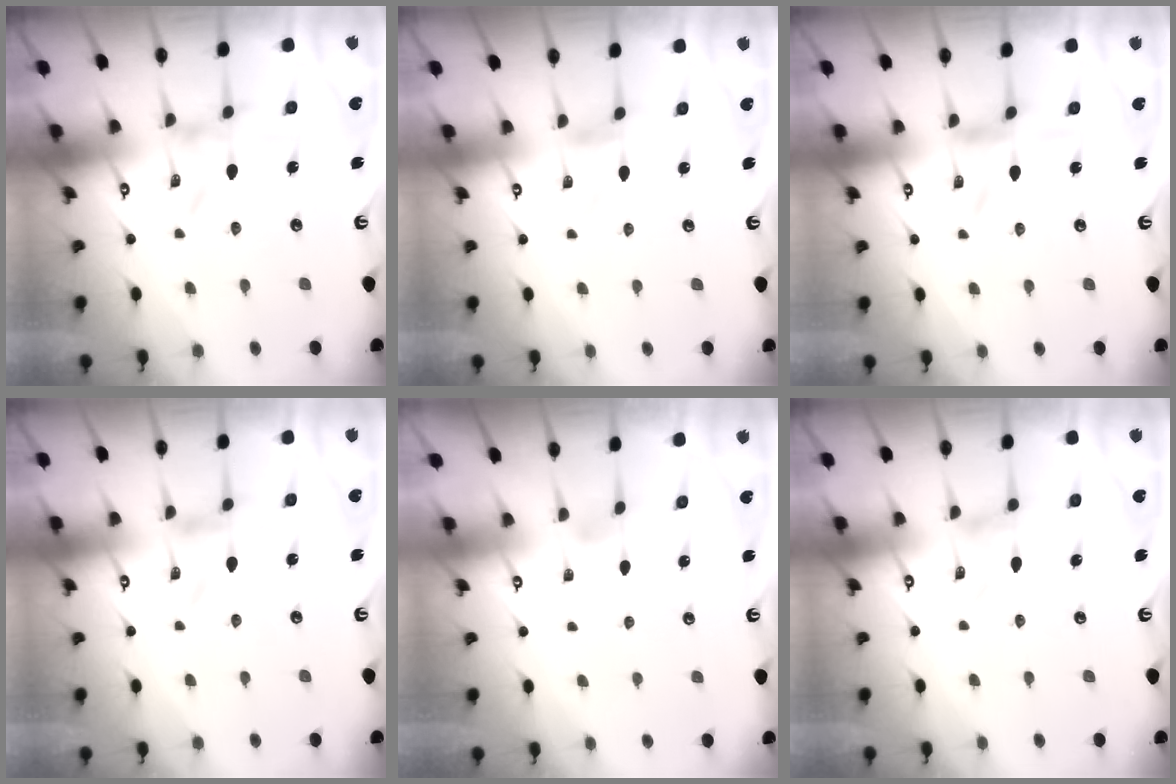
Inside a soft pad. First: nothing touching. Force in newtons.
{"total": 0.0}
{"total": 2.6, "press": 2.5, "slide": 0.4}
{"total": 0.0}
{"total": 0.0}
{"total": 0.9, "press": 0.9, "slide": 0.4}